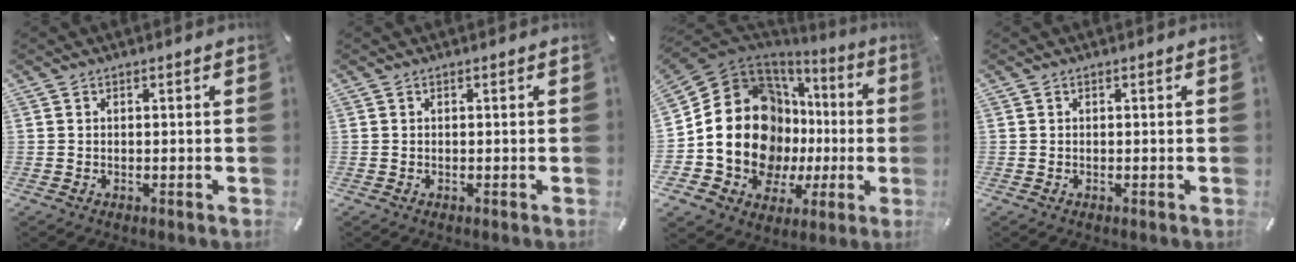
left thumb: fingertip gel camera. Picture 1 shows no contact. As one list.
[{"total": 0.0}, {"total": 18.5, "force": [0.2, 14.8, 11.1], "torque": [-0.214, -0.029, 0.010]}, {"total": 0.0}]